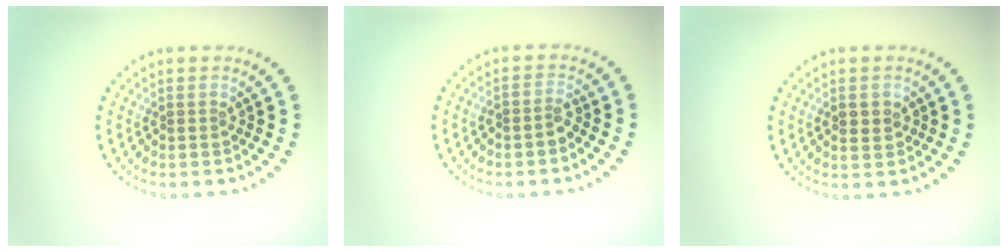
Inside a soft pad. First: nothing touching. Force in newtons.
{"total": 1.4, "press": 1.1, "slide": 0.9}
{"total": 1.3, "press": 1.3, "slide": 0.3}